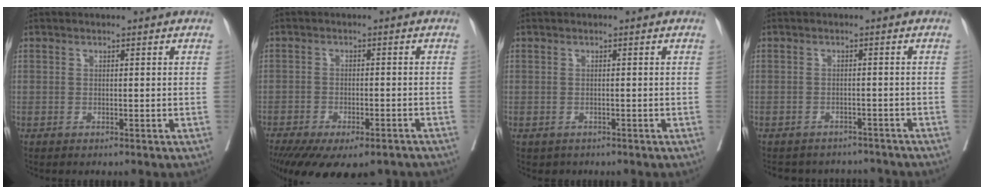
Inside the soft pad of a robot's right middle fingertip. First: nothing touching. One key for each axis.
{"total": 15.4, "fx": -11.5, "fy": 6.0, "fz": 8.3, "tx": -0.162, "ty": -0.024, "tz": -0.158}
{"total": 1.1, "fx": -0.7, "fy": 0.8, "fz": 0.1, "tx": -0.008, "ty": 0.001, "tz": -0.006}
{"total": 8.3, "fx": -7.7, "fy": 2.9, "fz": 0.2, "tx": 0.001, "ty": 0.021, "tz": -0.090}